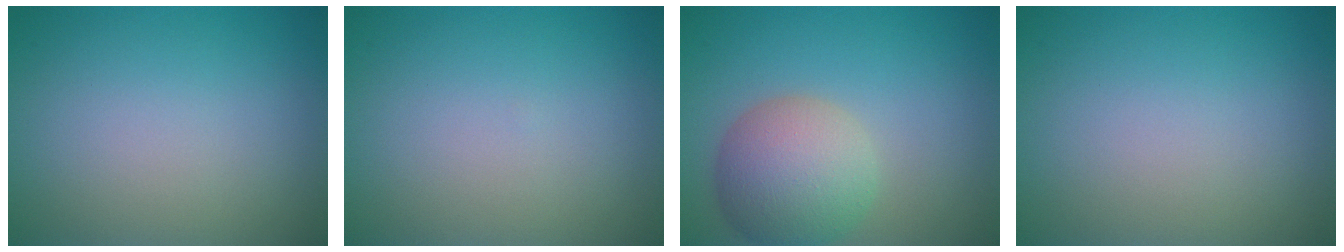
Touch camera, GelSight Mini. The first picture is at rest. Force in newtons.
{"total": 0.0}
{"total": 6.3, "press": 6.2, "slide": 0.4}
{"total": 0.0}